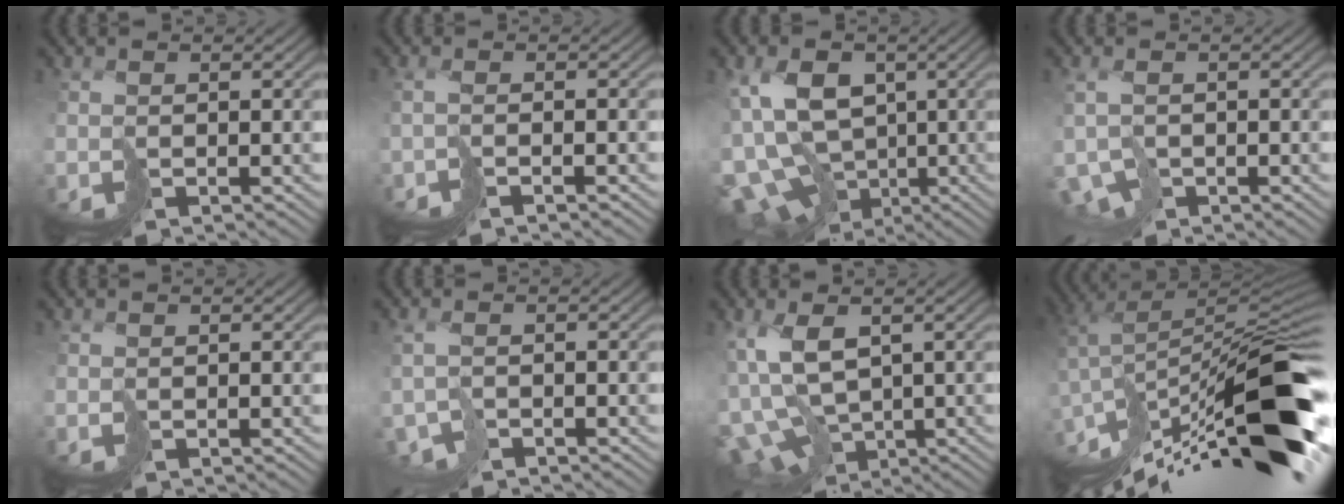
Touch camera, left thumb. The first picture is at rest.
{"total": 1.9, "force": [-1.6, -0.6, 0.9], "torque": [-0.013, 0.007, -0.030]}
{"total": 13.2, "force": [-2.9, 8.9, 9.3], "torque": [-0.183, -0.011, -0.043]}
{"total": 3.1, "force": [-1.4, 1.7, 2.1], "torque": [-0.040, 0.001, -0.025]}
{"total": 0.0}
{"total": 2.3, "force": [-1.9, 0.7, 1.2], "torque": [-0.020, 0.002, -0.037]}
{"total": 12.2, "force": [-2.9, 6.7, 9.7], "torque": [-0.222, -0.032, -0.038]}
{"total": 17.0, "force": [-10.8, 3.3, 12.8], "torque": [-0.220, 0.033, -0.189]}